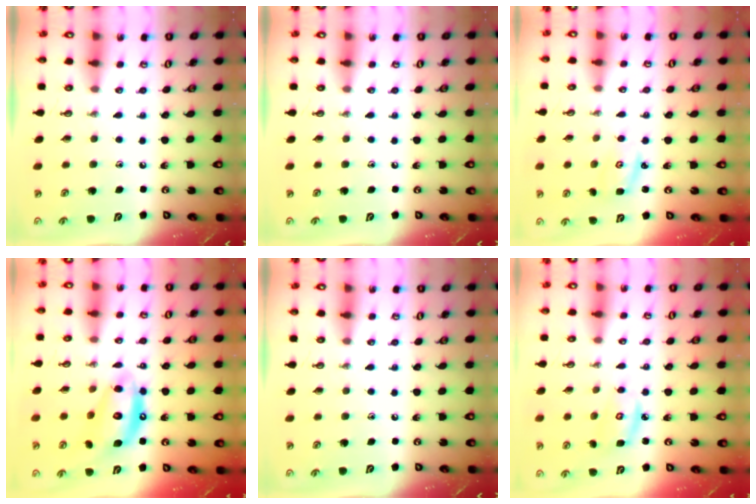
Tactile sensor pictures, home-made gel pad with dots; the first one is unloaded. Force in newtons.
{"total": 0.0}
{"total": 2.9, "press": 2.9, "slide": 0.4}
{"total": 12.4, "press": 12.3, "slide": 1.4}
{"total": 0.0}
{"total": 4.2, "press": 4.2, "slide": 0.3}